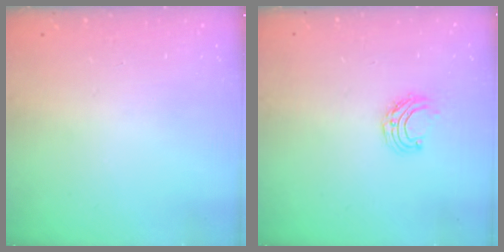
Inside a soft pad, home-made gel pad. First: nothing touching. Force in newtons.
{"total": 5.9, "press": 5.8, "slide": 0.7}